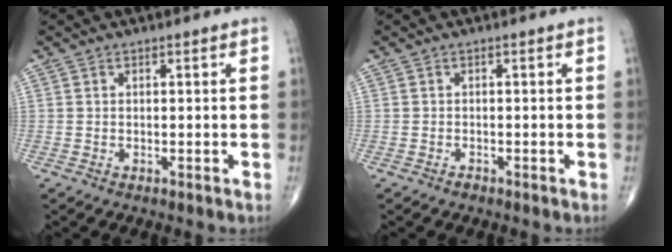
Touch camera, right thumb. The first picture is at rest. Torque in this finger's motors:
{"motor_torque": [0.21, -0.03, -0.04, -0.08, 0.02]}